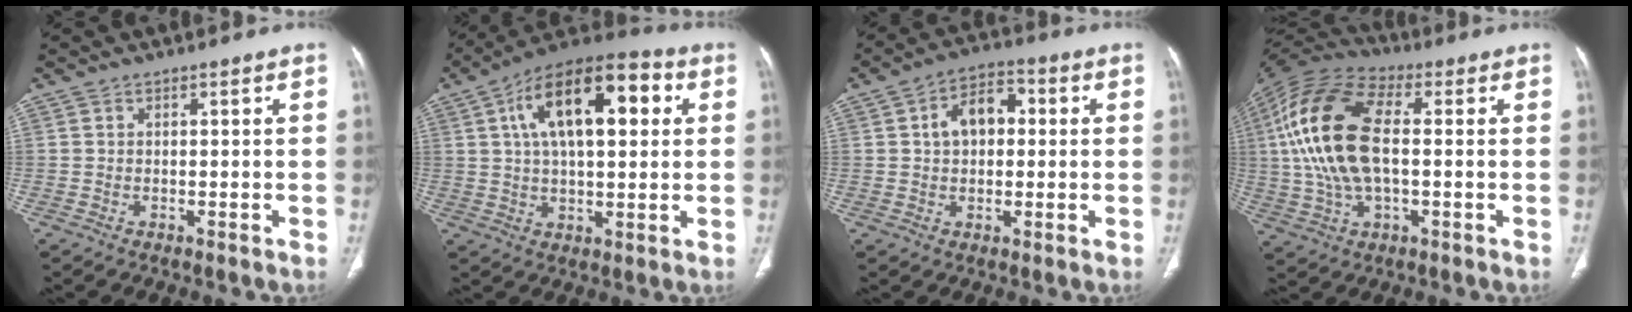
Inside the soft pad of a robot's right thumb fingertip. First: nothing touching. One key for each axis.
{"total": 19.1, "fx": 5.3, "fy": 8.9, "fz": 16.1, "tx": -0.237, "ty": 0.017, "tz": 0.074}
{"total": 8.3, "fx": 1.3, "fy": 5.5, "fz": 6.0, "tx": -0.082, "ty": 0.023, "tz": 0.014}
{"total": 19.9, "fx": 1.3, "fy": 10.0, "fz": 17.1, "tx": -0.362, "ty": 0.018, "tz": 0.019}